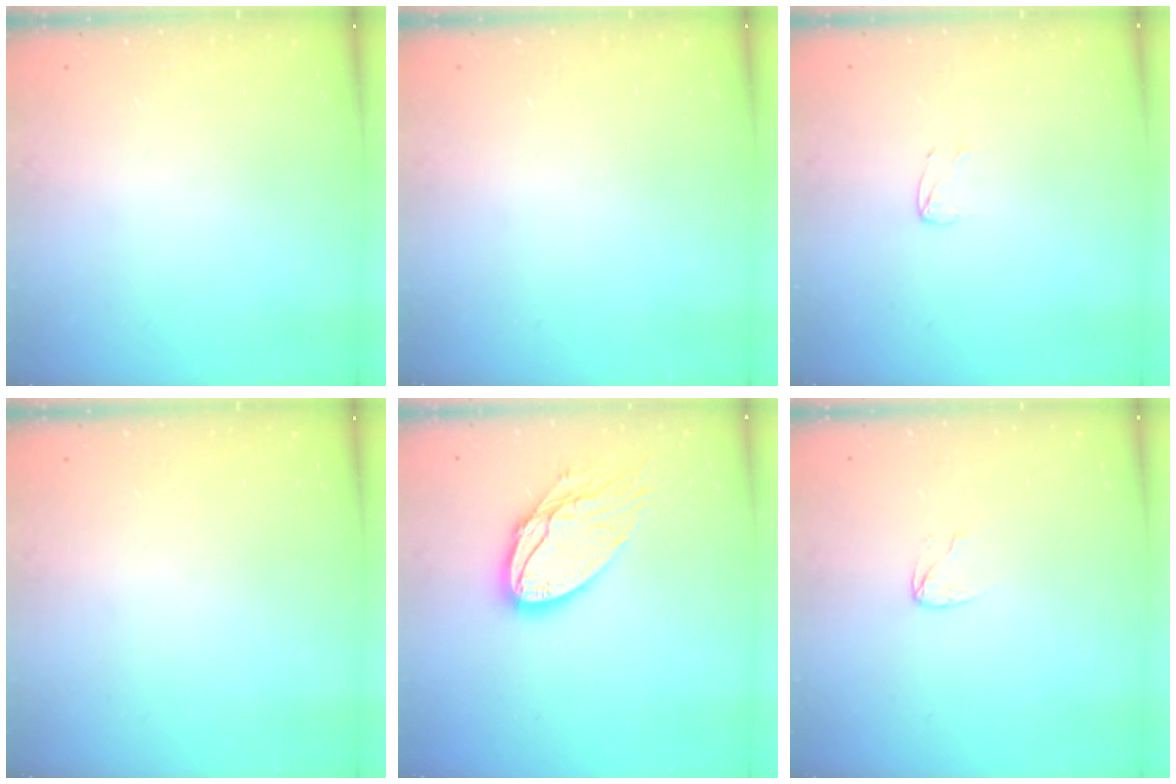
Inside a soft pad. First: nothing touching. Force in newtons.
{"total": 0.0}
{"total": 3.1, "press": 3.1, "slide": 0.3}
{"total": 0.0}
{"total": 14.2, "press": 14.1, "slide": 1.1}
{"total": 3.8, "press": 3.8, "slide": 0.2}